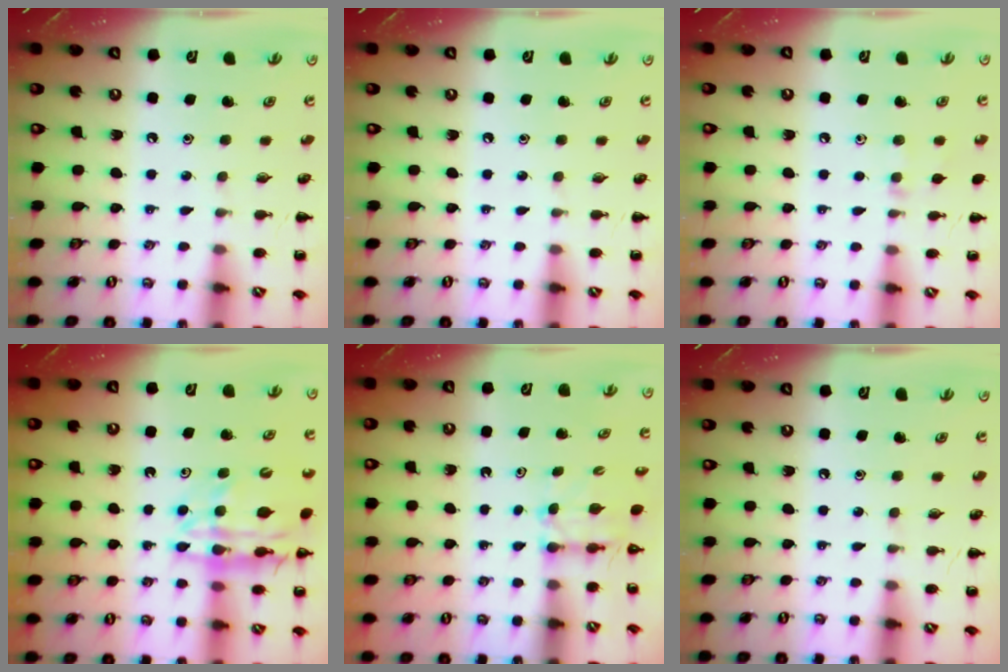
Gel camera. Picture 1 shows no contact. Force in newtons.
{"total": 0.0}
{"total": 5.9, "press": 5.6, "slide": 1.8}
{"total": 16.9, "press": 16.5, "slide": 4.0}
{"total": 2.8, "press": 2.6, "slide": 1.1}
{"total": 0.0}